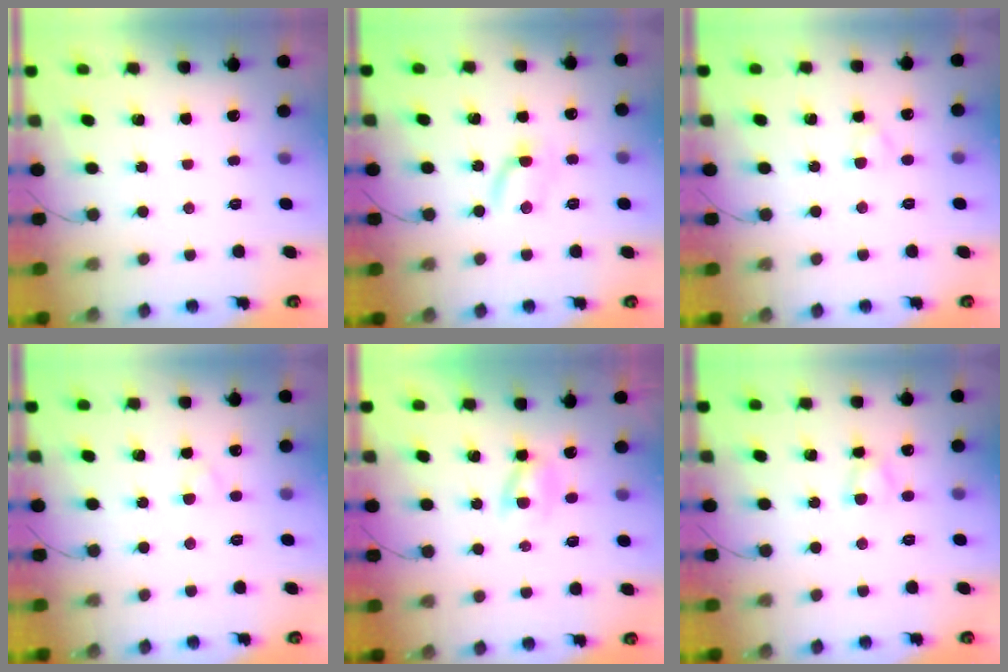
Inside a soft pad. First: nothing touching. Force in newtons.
{"total": 5.0, "press": 4.9, "slide": 1.3}
{"total": 2.4, "press": 2.1, "slide": 1.1}
{"total": 2.1, "press": 1.9, "slide": 1.0}
{"total": 1.9, "press": 1.6, "slide": 1.0}
{"total": 3.6, "press": 3.4, "slide": 1.0}